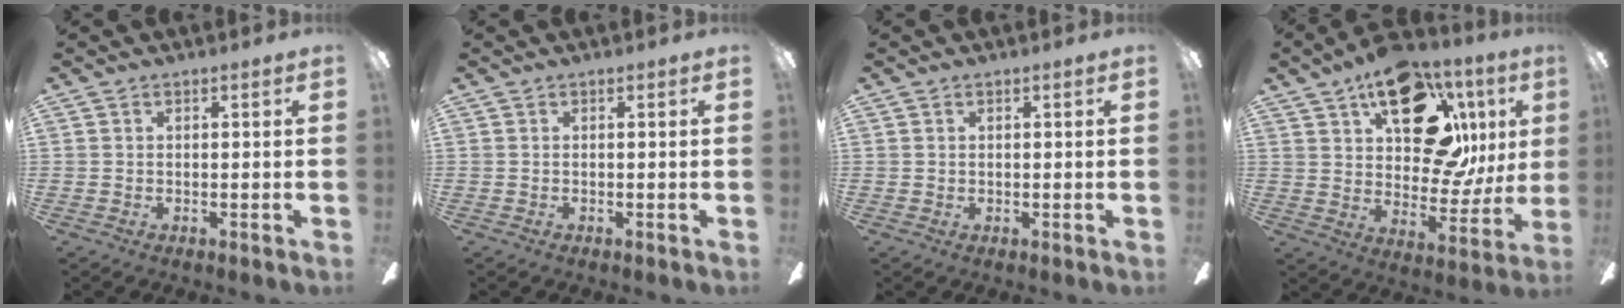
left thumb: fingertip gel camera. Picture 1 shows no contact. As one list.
[{"total": 0.0}, {"total": 0.7, "force": [0.4, 0.5, 0.3], "torque": [-0.007, 0.003, 0.007]}, {"total": 24.7, "force": [12.6, 13.9, 16.0], "torque": [-0.217, -0.059, 0.218]}]